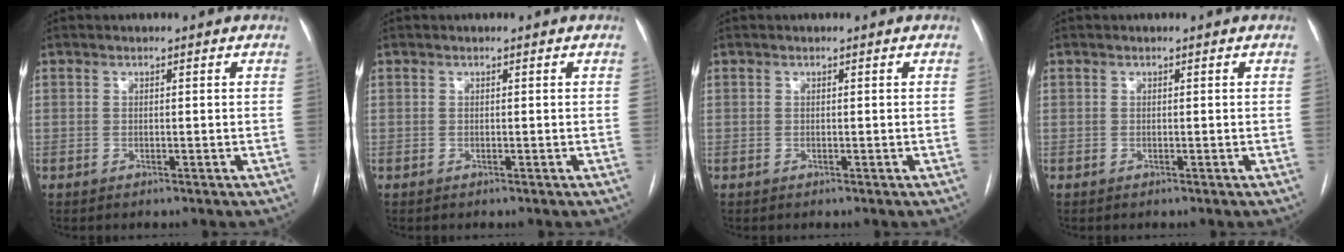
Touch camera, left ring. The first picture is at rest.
{"total": 0.0}
{"total": 0.0}
{"total": 0.0}